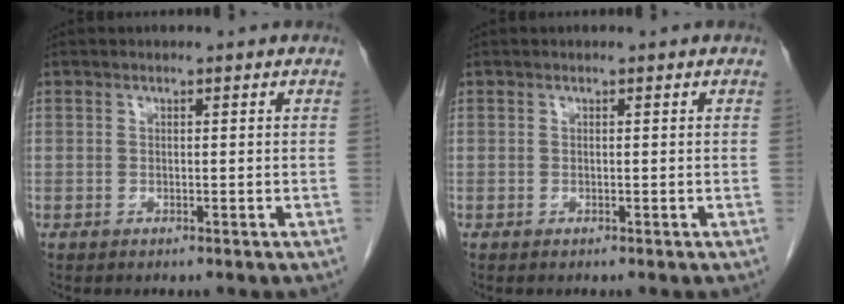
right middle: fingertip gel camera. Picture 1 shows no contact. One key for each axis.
{"total": 0.0}